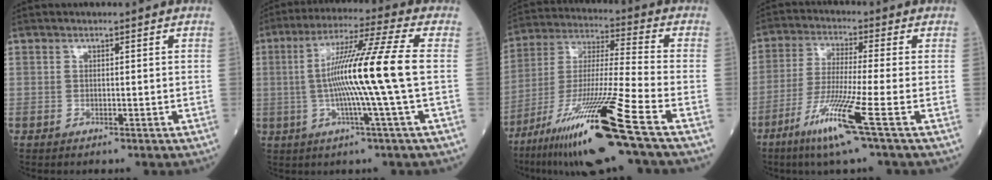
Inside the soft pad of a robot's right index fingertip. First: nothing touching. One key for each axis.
{"total": 13.3, "fx": -0.7, "fy": -2.3, "fz": 13.1, "tx": -0.235, "ty": 0.005, "tz": -0.016}
{"total": 20.1, "fx": -12.0, "fy": -1.2, "fz": 16.1, "tx": -0.315, "ty": -0.043, "tz": -0.219}
{"total": 10.3, "fx": -5.2, "fy": -1.5, "fz": 8.7, "tx": -0.173, "ty": -0.031, "tz": -0.107}